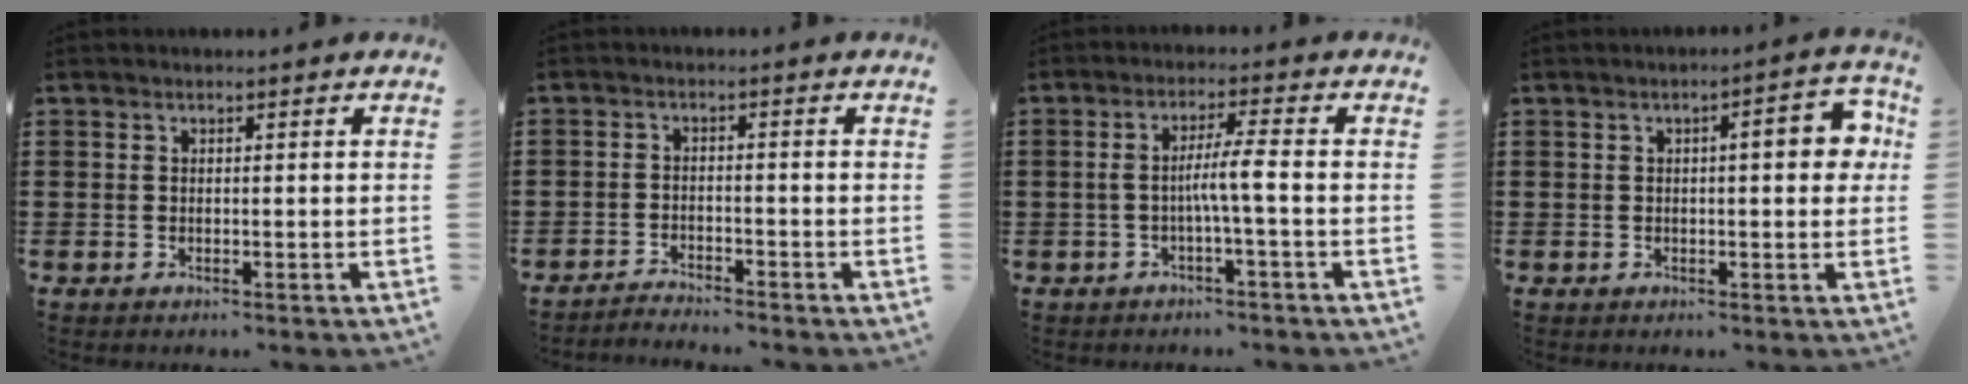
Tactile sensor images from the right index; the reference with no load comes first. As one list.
[{"total": 2.4, "force": [-2.4, 0.0, -0.1], "torque": [-0.006, 0.002, -0.051]}, {"total": 4.6, "force": [-0.9, -0.1, 4.5], "torque": [-0.083, -0.003, -0.021]}, {"total": 5.3, "force": [0.8, 1.4, 5.0], "torque": [-0.063, -0.001, 0.003]}]